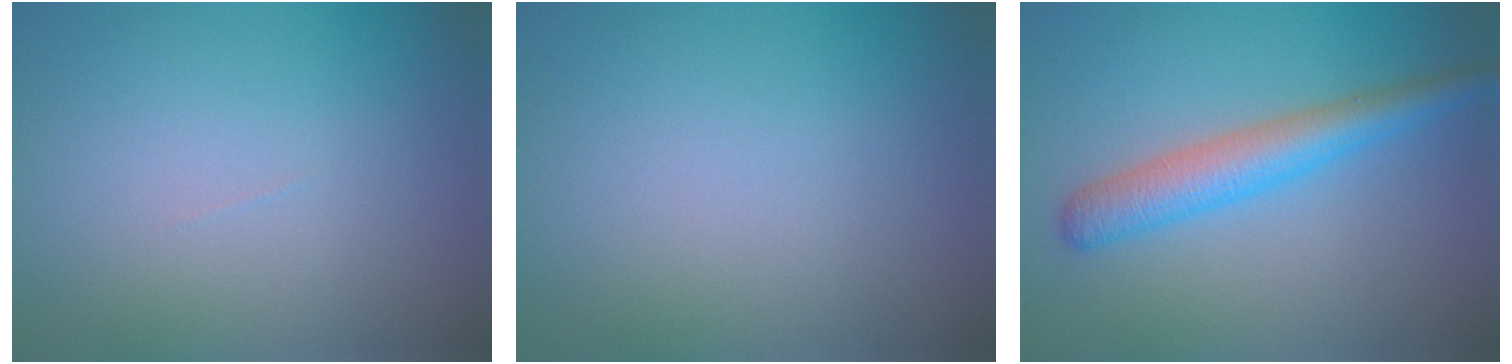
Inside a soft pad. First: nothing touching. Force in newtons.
{"total": 0.0}
{"total": 4.1, "press": 4.1, "slide": 0.2}